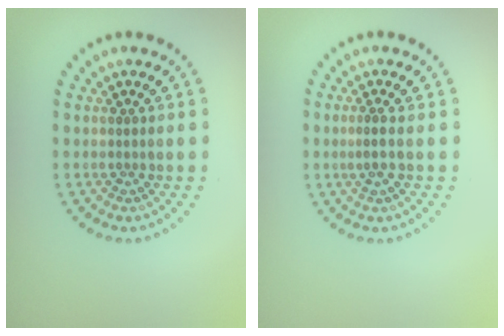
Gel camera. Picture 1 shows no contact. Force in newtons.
{"total": 1.0, "press": 0.8, "slide": 0.7}